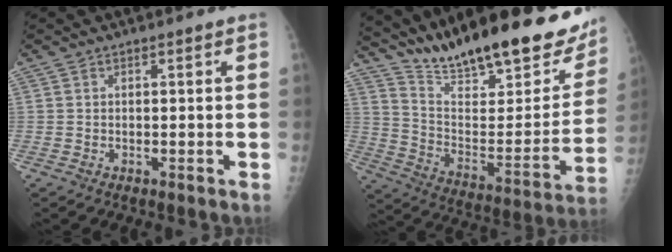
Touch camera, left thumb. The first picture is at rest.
{"total": 29.6, "force": [22.9, 8.1, 16.8], "torque": [-0.230, -0.102, 0.341]}